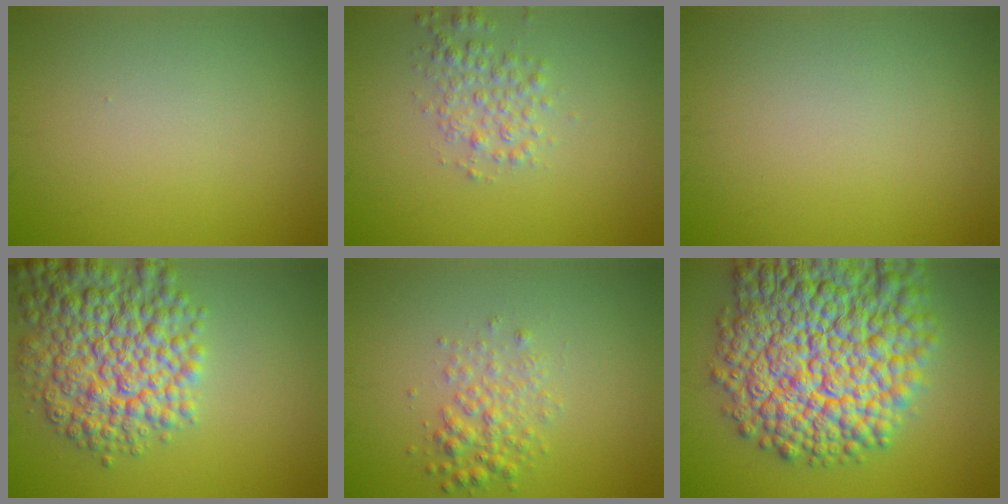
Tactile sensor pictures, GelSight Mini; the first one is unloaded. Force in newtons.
{"total": 2.4, "press": 2.4, "slide": 0.1}
{"total": 0.0}
{"total": 9.2, "press": 9.2, "slide": 0.3}
{"total": 2.5, "press": 2.5, "slide": 0.0}
{"total": 17.5, "press": 17.5, "slide": 0.7}